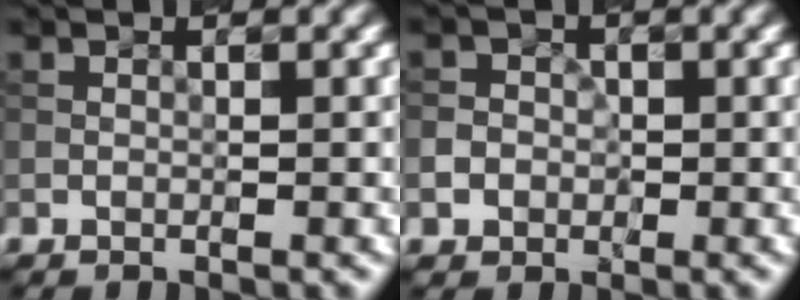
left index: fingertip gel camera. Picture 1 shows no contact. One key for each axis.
{"total": 2.7, "fx": -0.9, "fy": 2.5, "fz": 0.6, "tx": 0.012, "ty": 0.007, "tz": -0.030}